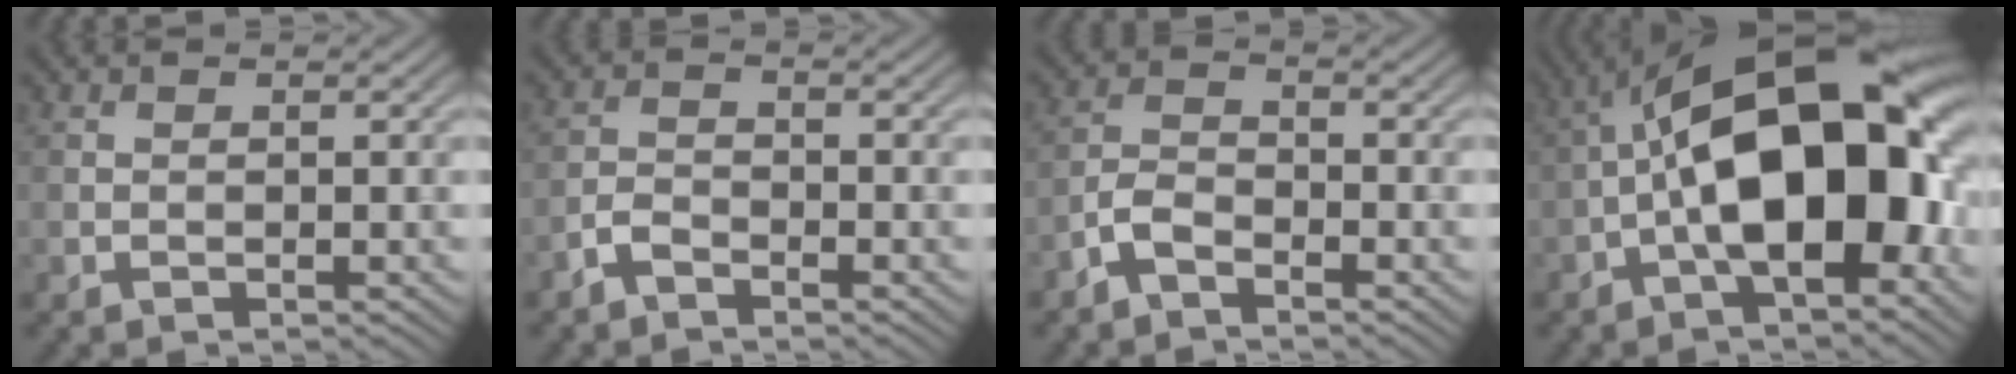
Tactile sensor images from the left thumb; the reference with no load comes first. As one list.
[{"total": 2.2, "force": [-1.9, 0.8, 0.8], "torque": [-0.015, 0.003, -0.045]}, {"total": 3.1, "force": [-2.4, 1.2, 1.5], "torque": [-0.032, 0.004, -0.059]}, {"total": 18.1, "force": [-2.0, 8.3, 16.0], "torque": [-0.244, 0.034, -0.049]}]